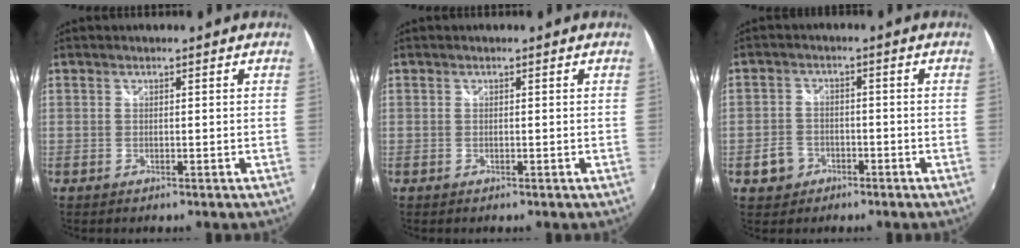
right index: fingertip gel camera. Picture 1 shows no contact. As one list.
[{"total": 0.0}, {"total": 4.8, "force": [-2.3, 4.1, 0.9], "torque": [-0.032, 0.012, -0.036]}]